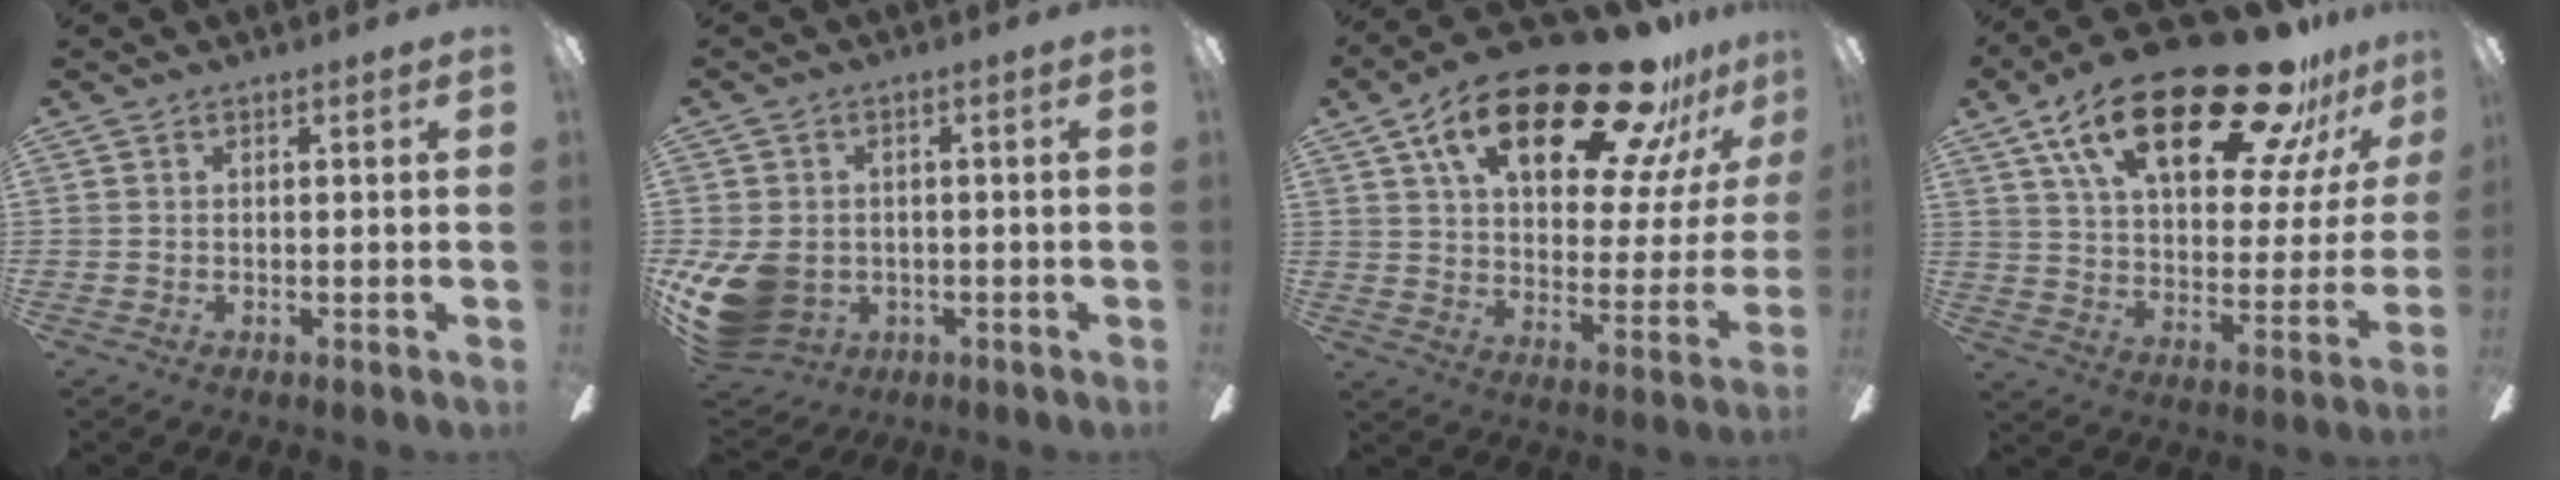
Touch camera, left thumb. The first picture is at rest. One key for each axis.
{"total": 11.7, "fx": -3.0, "fy": 9.3, "fz": 6.4, "tx": -0.144, "ty": 0.010, "tz": -0.053}
{"total": 27.7, "fx": 17.1, "fy": 11.1, "fz": 18.7, "tx": -0.285, "ty": -0.097, "tz": 0.278}
{"total": 29.7, "fx": 18.4, "fy": 11.5, "fz": 20.2, "tx": -0.323, "ty": -0.101, "tz": 0.302}